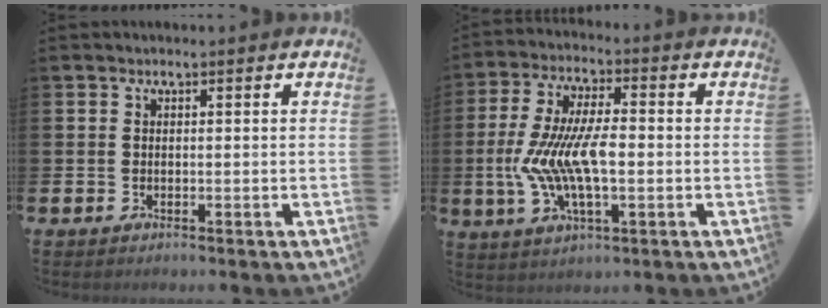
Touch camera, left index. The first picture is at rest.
{"total": 9.6, "force": [-1.3, 3.8, 8.7], "torque": [-0.195, -0.007, -0.025]}